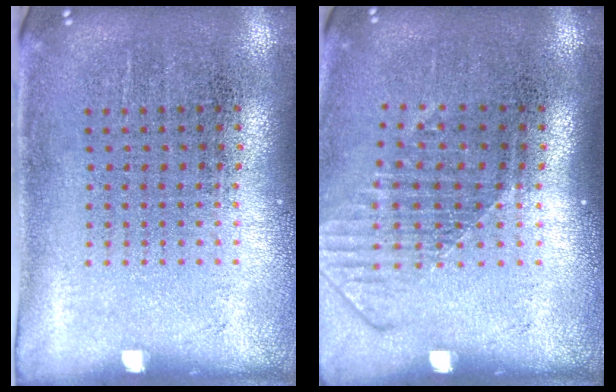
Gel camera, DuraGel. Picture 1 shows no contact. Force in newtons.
{"total": 1.6, "press": 1.2, "slide": 1.0}